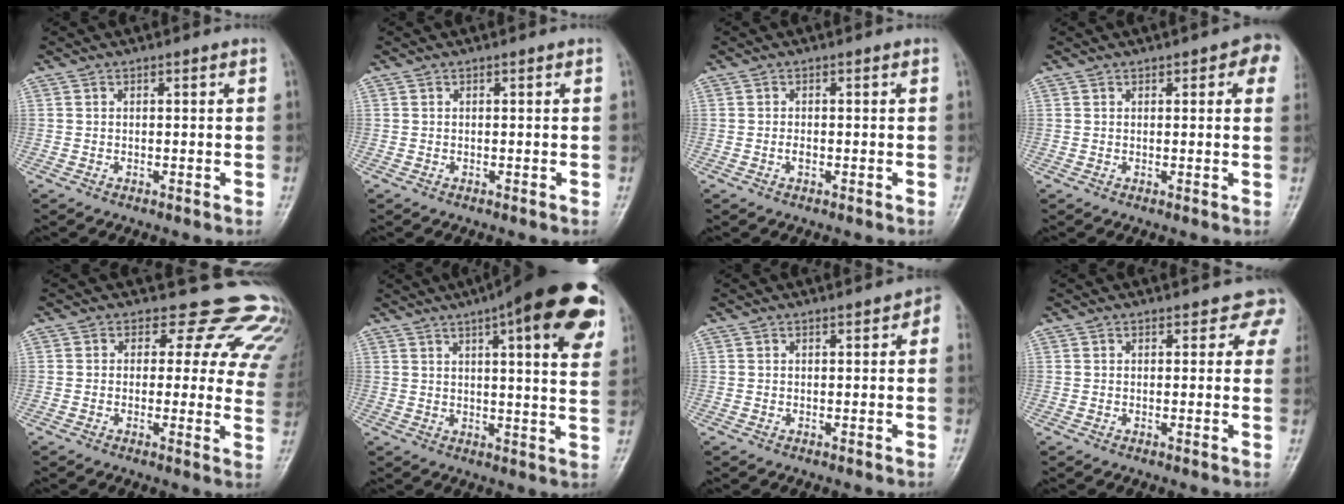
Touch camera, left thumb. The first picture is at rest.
{"total": 0.0}
{"total": 1.1, "force": [-0.4, 0.7, 0.7], "torque": [-0.006, 0.001, -0.008]}
{"total": 5.4, "force": [2.4, 2.6, 4.1], "torque": [-0.008, -0.003, 0.019]}
{"total": 15.9, "force": [11.4, 8.7, 6.8], "torque": [-0.019, -0.044, 0.096]}
{"total": 22.1, "force": [10.6, 6.0, 18.4], "torque": [-0.227, -0.010, 0.133]}
{"total": 1.7, "force": [0.5, 1.1, 1.2], "torque": [0.008, 0.004, 0.001]}
{"total": 3.7, "force": [2.6, 2.4, 0.7], "torque": [0.037, -0.011, 0.008]}